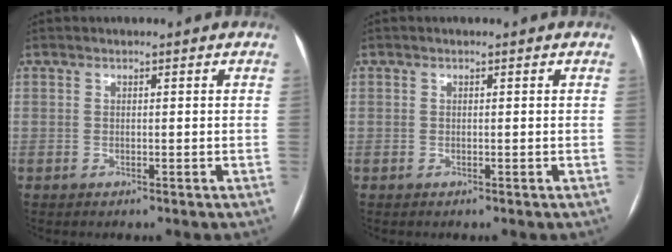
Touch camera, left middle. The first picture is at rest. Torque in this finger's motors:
{"motor_torque": [0.06, -0.03, -0.13, -0.08]}